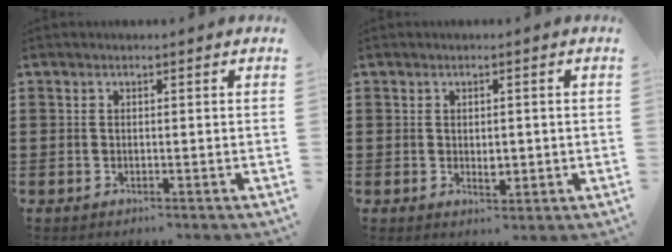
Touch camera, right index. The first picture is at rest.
{"total": 2.2, "force": [0.0, 1.4, 1.7], "torque": [-0.025, 0.002, -0.002]}